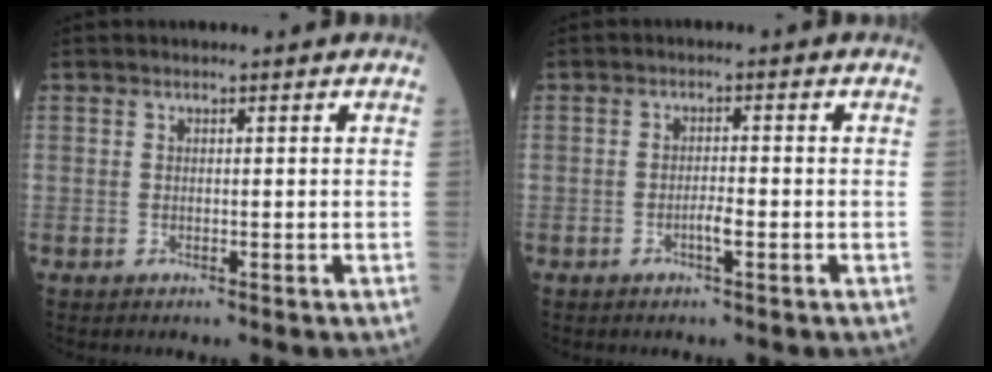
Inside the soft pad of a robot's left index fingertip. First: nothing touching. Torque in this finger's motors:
{"motor_torque": [0.45, 0.26, 0.05, 0.02]}